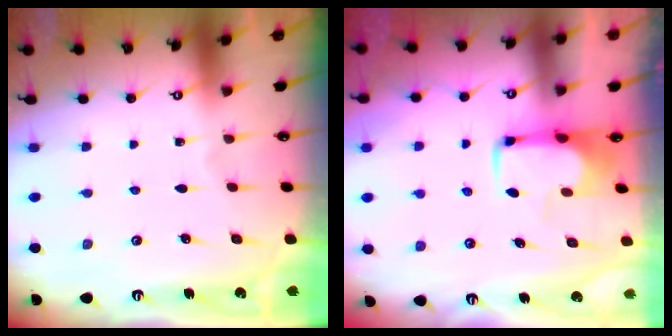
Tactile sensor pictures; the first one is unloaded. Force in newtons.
{"total": 1.6, "press": 1.6, "slide": 0.4}